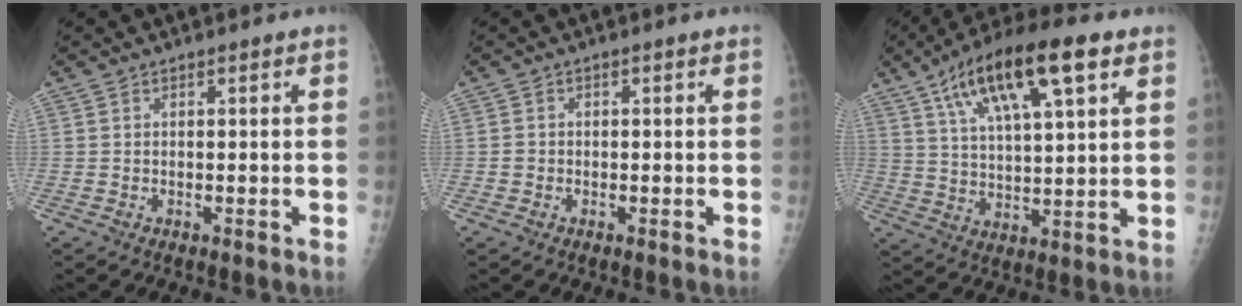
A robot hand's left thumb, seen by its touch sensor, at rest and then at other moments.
{"total": 1.1, "force": [-0.5, 1.0, 0.1], "torque": [0.000, 0.003, -0.008]}
{"total": 17.7, "force": [8.7, 5.7, 14.4], "torque": [-0.232, -0.005, 0.151]}